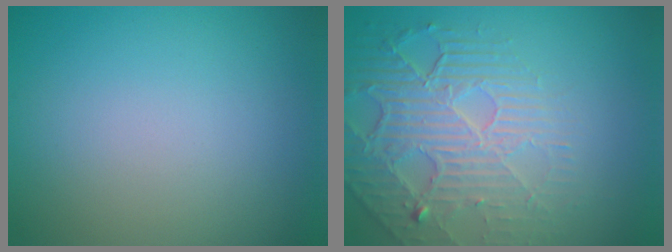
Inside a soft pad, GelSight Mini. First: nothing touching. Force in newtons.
{"total": 4.8, "press": 4.3, "slide": 2.1}